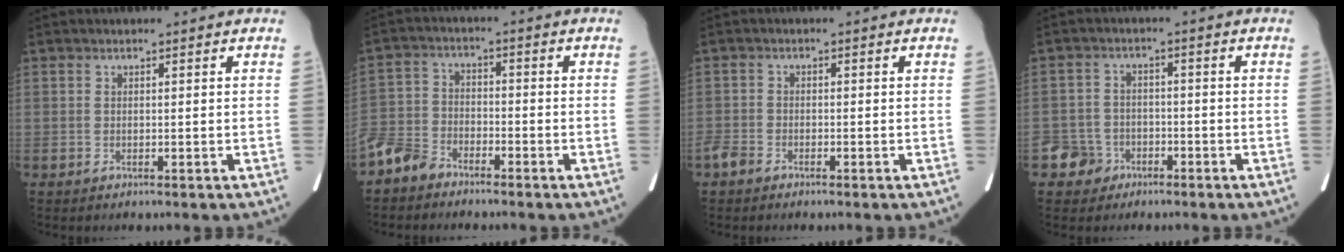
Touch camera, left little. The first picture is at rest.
{"total": 5.9, "force": [-4.9, 2.9, 1.5], "torque": [-0.038, -0.006, -0.106]}
{"total": 2.1, "force": [-1.7, 1.0, 0.8], "torque": [-0.021, 0.000, -0.031]}
{"total": 4.7, "force": [-2.7, 3.8, 0.3], "torque": [-0.005, 0.012, -0.046]}